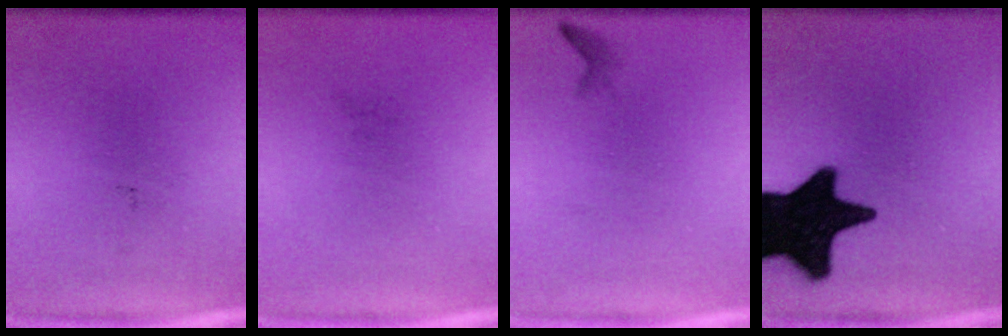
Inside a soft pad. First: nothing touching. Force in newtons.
{"total": 0.0}
{"total": 0.7}
{"total": 19.7}